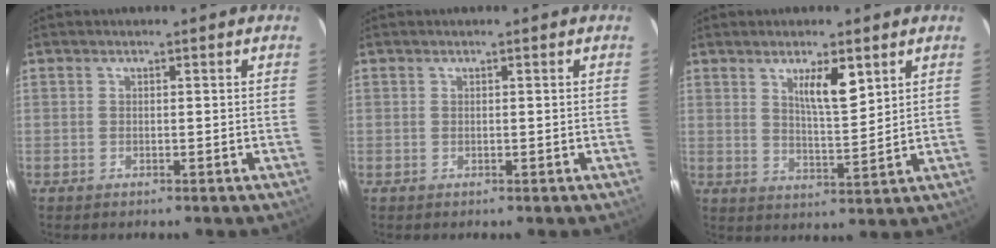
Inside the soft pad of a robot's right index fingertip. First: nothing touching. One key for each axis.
{"total": 0.0}
{"total": 6.2, "fx": 3.3, "fy": 1.2, "fz": 5.1, "tx": -0.088, "ty": -0.006, "tz": 0.059}